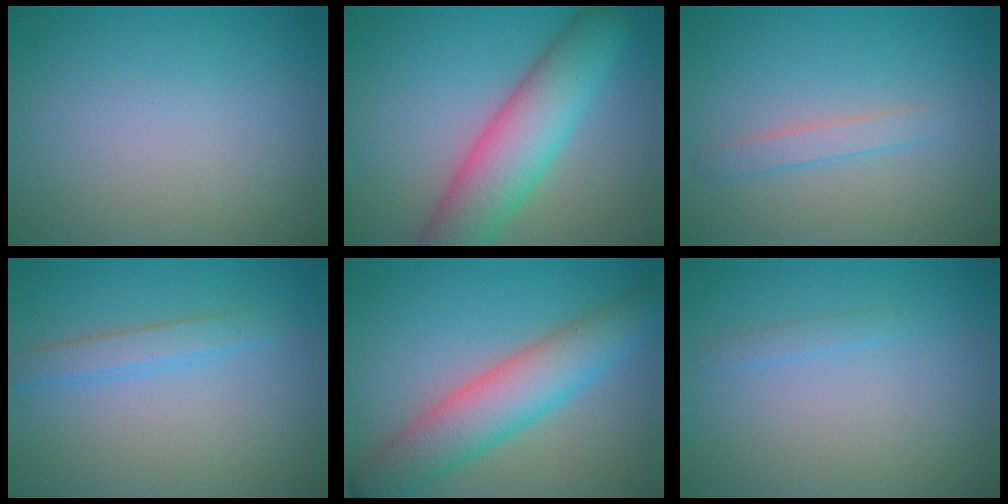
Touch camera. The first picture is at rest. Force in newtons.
{"total": 7.3, "press": 7.3, "slide": 0.3}
{"total": 1.6, "press": 1.6, "slide": 0.1}
{"total": 2.0, "press": 2.0, "slide": 0.2}
{"total": 6.5, "press": 6.5, "slide": 0.1}
{"total": 0.7, "press": 0.7, "slide": 0.0}